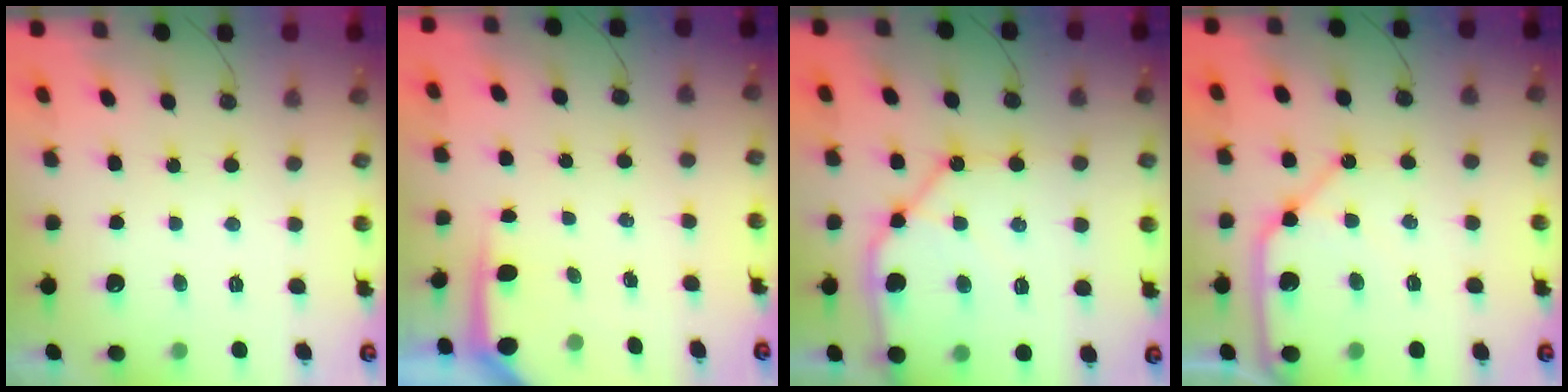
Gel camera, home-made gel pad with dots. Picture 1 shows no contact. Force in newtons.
{"total": 3.8, "press": 3.8, "slide": 0.4}
{"total": 14.0, "press": 13.9, "slide": 1.6}
{"total": 11.8, "press": 11.7, "slide": 1.4}